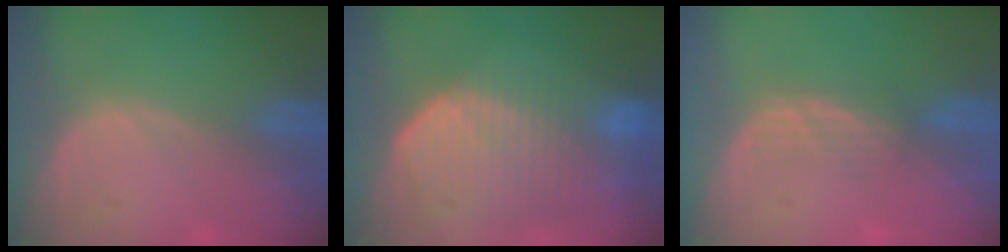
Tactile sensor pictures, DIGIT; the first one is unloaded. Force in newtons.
{"total": 10.7, "press": 9.4, "slide": 5.2}
{"total": 2.8, "press": 2.6, "slide": 1.0}